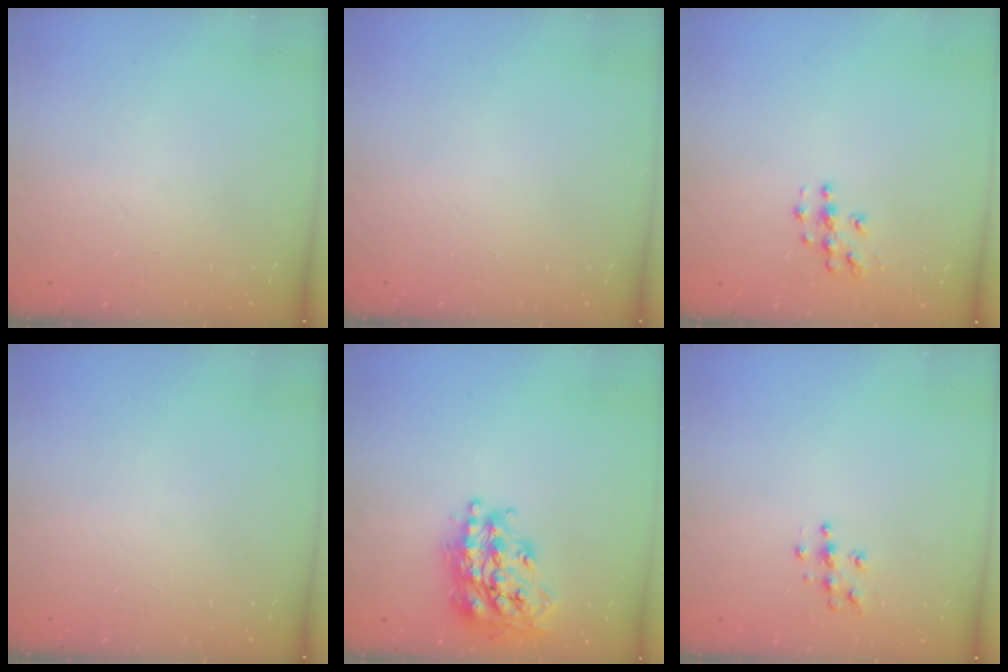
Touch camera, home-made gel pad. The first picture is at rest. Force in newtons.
{"total": 0.0}
{"total": 6.1, "press": 6.1, "slide": 0.3}
{"total": 0.0}
{"total": 20.7, "press": 20.6, "slide": 1.6}
{"total": 4.9, "press": 4.9, "slide": 0.1}